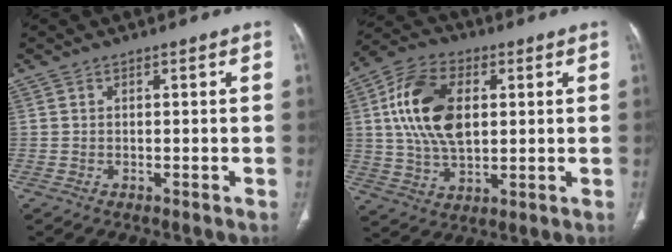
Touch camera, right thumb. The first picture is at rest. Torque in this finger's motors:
{"motor_torque": [1.92, 2.33, 1.54, -0.16, 0.53]}